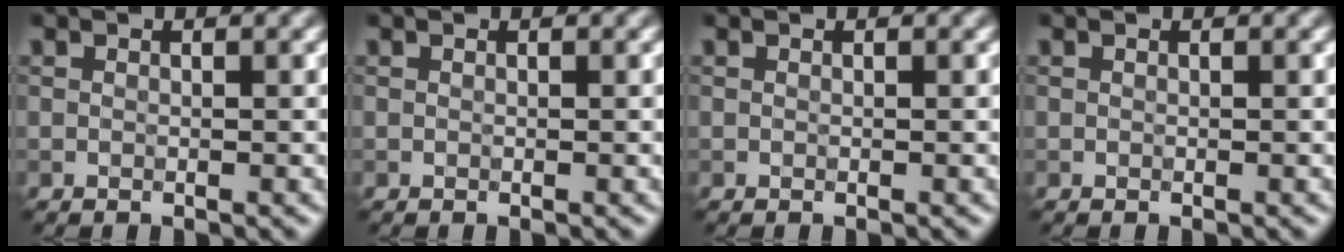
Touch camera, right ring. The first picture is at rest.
{"total": 0.0}
{"total": 0.0}
{"total": 0.0}